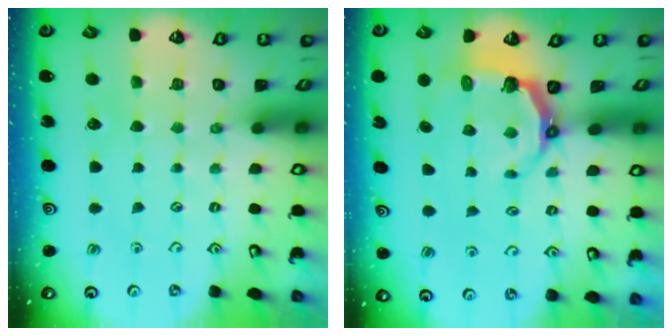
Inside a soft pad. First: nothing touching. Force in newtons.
{"total": 5.6, "press": 4.0, "slide": 4.0}